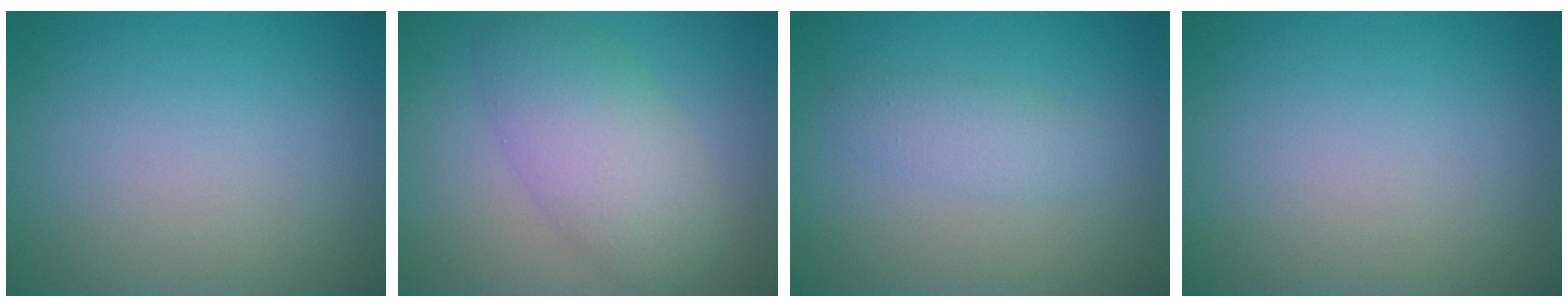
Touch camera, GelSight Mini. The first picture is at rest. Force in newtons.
{"total": 5.4, "press": 5.4, "slide": 0.3}
{"total": 1.9, "press": 1.9, "slide": 0.1}
{"total": 0.0}